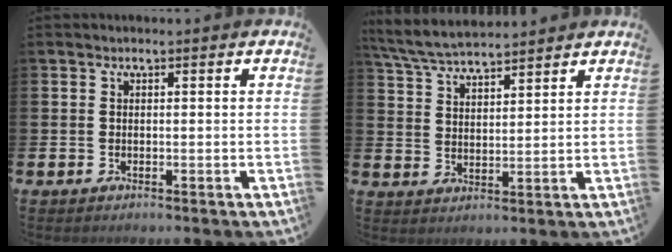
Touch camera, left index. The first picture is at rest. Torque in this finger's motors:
{"motor_torque": [0.93, -1.21, 0.45, 0.07]}